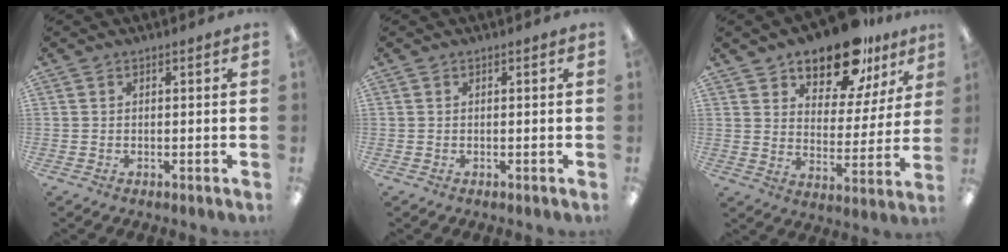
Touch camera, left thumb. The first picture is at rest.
{"total": 0.0}
{"total": 14.6, "force": [11.7, 6.2, 6.0], "torque": [-0.100, -0.075, 0.208]}